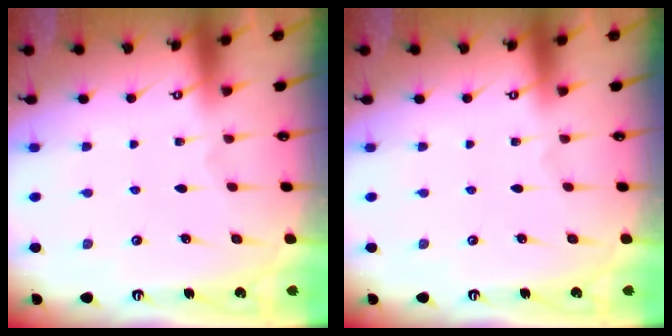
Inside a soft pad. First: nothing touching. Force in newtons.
{"total": 0.0}